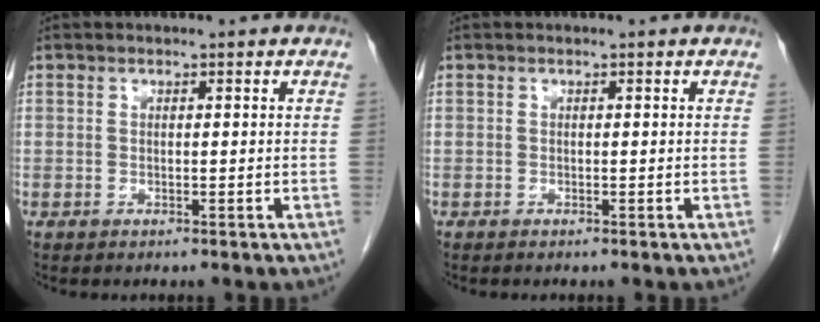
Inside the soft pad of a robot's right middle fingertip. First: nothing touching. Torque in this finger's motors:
{"motor_torque": [0.19, -0.12, 0.04, 0.01]}